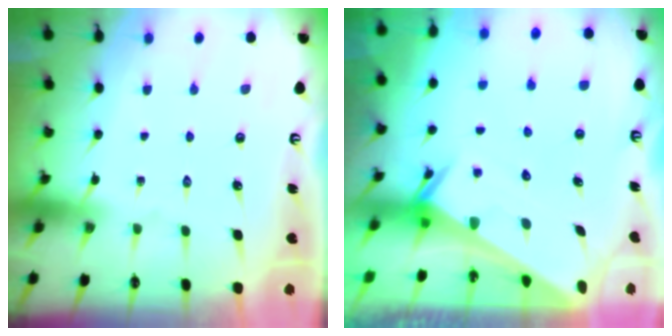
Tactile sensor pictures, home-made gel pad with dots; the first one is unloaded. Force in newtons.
{"total": 2.4, "press": 2.4, "slide": 0.2}